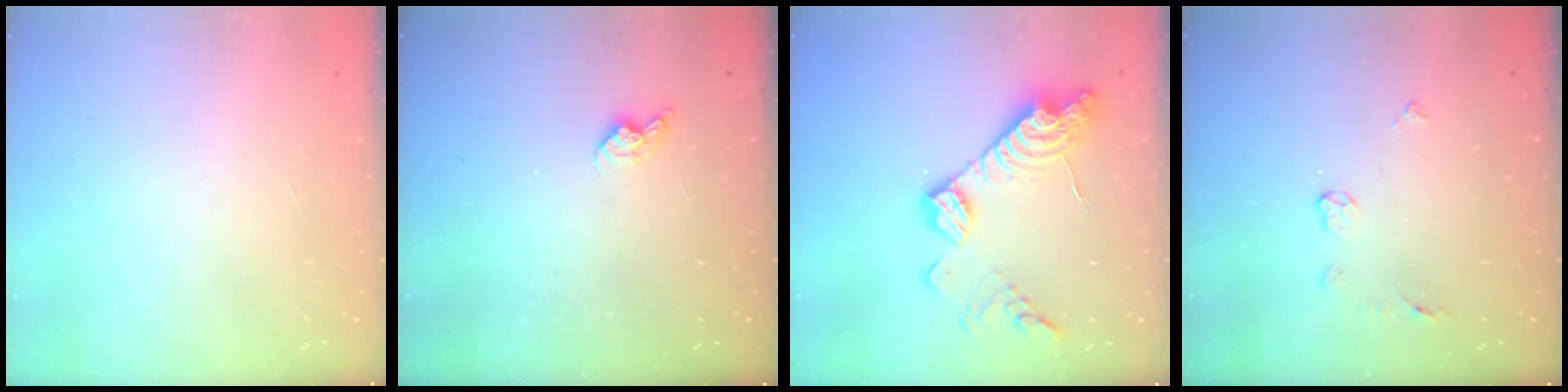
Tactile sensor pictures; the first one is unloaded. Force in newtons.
{"total": 6.2, "press": 6.1, "slide": 1.0}
{"total": 17.0, "press": 17.0, "slide": 1.1}
{"total": 5.1, "press": 5.1, "slide": 0.4}